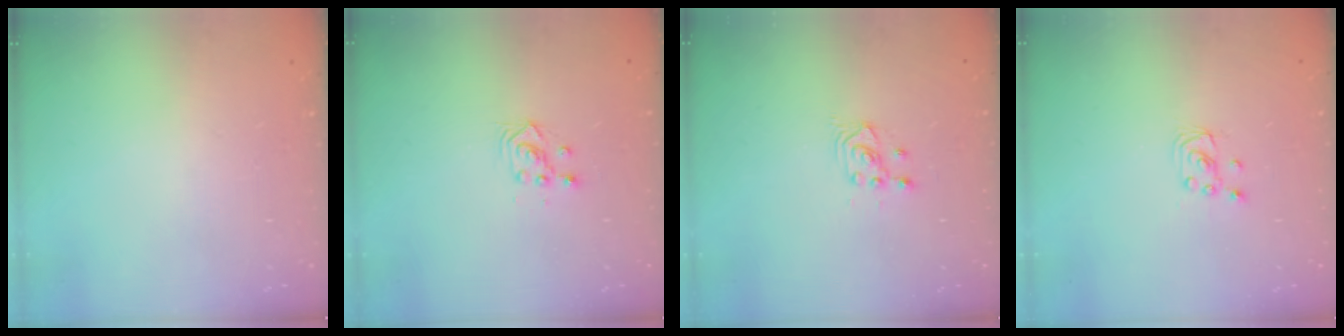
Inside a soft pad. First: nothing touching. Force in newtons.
{"total": 2.3, "press": 2.3, "slide": 0.1}
{"total": 2.7, "press": 2.7, "slide": 0.2}
{"total": 2.0, "press": 2.0, "slide": 0.2}